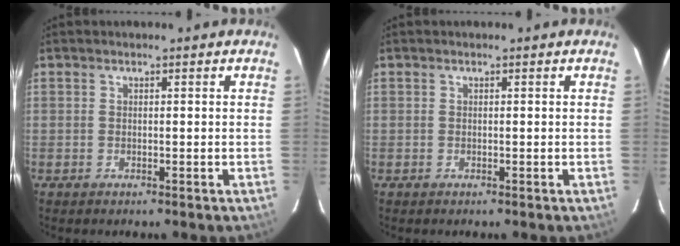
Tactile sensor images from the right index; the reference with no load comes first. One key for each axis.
{"total": 0.0}